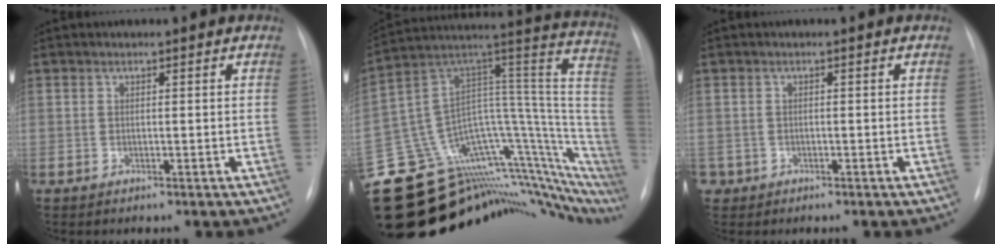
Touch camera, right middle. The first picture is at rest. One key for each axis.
{"total": 33.1, "fx": -26.8, "fy": 11.5, "fz": 15.6, "tx": -0.152, "ty": 0.100, "tz": -0.360}
{"total": 1.3, "fx": -0.7, "fy": 1.1, "fz": 0.0, "tx": -0.003, "ty": 0.003, "tz": -0.011}